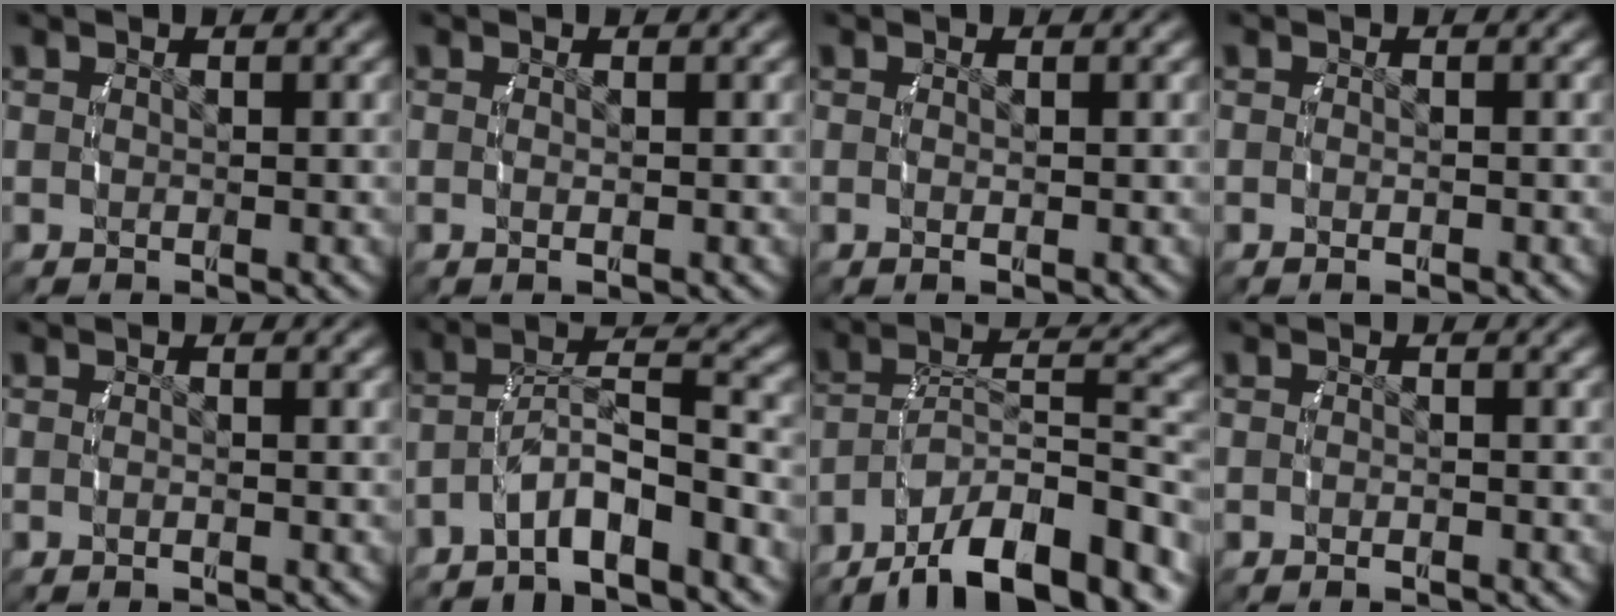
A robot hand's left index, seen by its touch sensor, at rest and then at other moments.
{"total": 0.8, "force": [-0.3, -0.4, 0.7], "torque": [-0.018, -0.007, -0.002]}
{"total": 0.9, "force": [-0.3, -0.4, 0.7], "torque": [-0.019, -0.007, -0.001]}
{"total": 0.9, "force": [-0.6, 0.4, 0.6], "torque": [-0.019, -0.004, -0.009]}
{"total": 0.9, "force": [-0.7, 0.0, 0.6], "torque": [-0.016, -0.002, -0.012]}
{"total": 5.6, "force": [-3.5, 2.6, 3.5], "torque": [-0.091, -0.016, -0.051]}
{"total": 12.0, "force": [-7.0, 6.4, 7.3], "torque": [-0.124, -0.019, -0.101]}
{"total": 1.2, "force": [-0.9, 0.2, 0.7], "torque": [-0.016, -0.001, -0.018]}